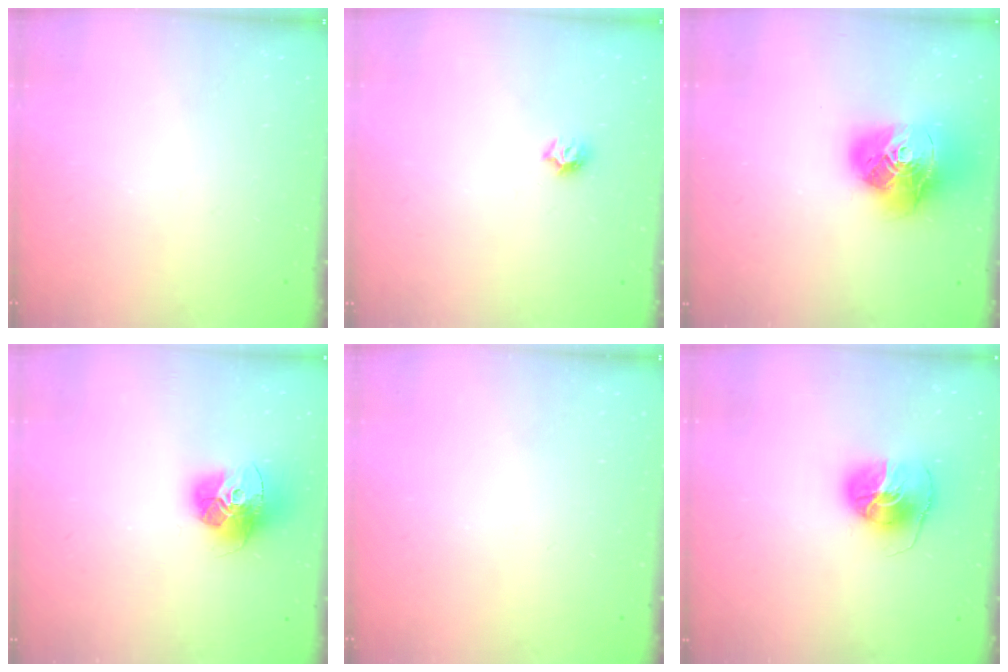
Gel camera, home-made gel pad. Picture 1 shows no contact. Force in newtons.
{"total": 5.7, "press": 5.6, "slide": 0.8}
{"total": 19.4, "press": 19.3, "slide": 2.3}
{"total": 15.8, "press": 15.7, "slide": 1.6}
{"total": 0.0}
{"total": 8.6, "press": 8.6, "slide": 0.9}